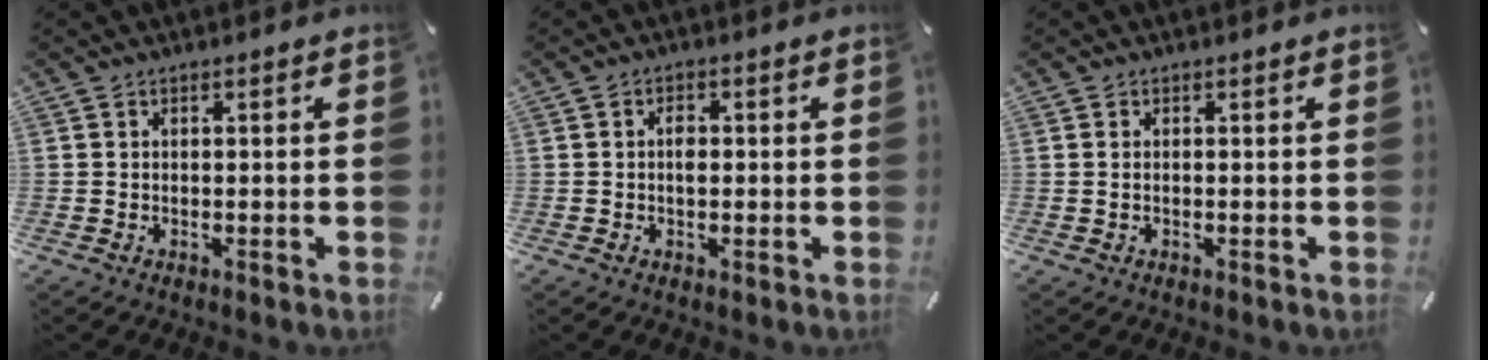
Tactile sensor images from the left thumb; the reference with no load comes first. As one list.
[{"total": 2.2, "force": [0.0, 1.3, 1.7], "torque": [-0.028, 0.000, -0.002]}, {"total": 1.0, "force": [0.0, 0.2, 1.0], "torque": [-0.019, -0.003, 0.001]}]